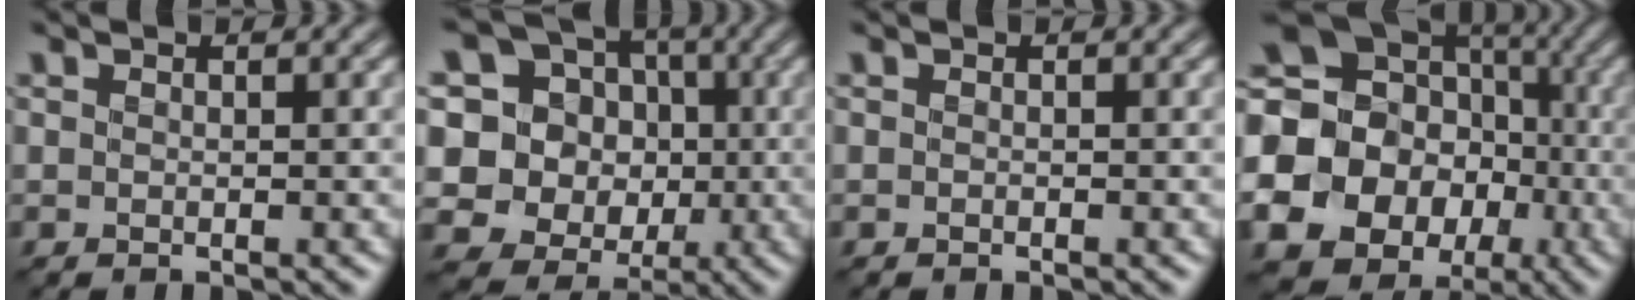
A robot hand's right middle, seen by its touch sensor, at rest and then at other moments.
{"total": 13.0, "force": [2.1, 12.2, 4.0], "torque": [-0.145, 0.048, 0.019]}
{"total": 0.0}
{"total": 23.1, "force": [-4.9, 21.4, 7.3], "torque": [-0.185, -0.009, -0.111]}